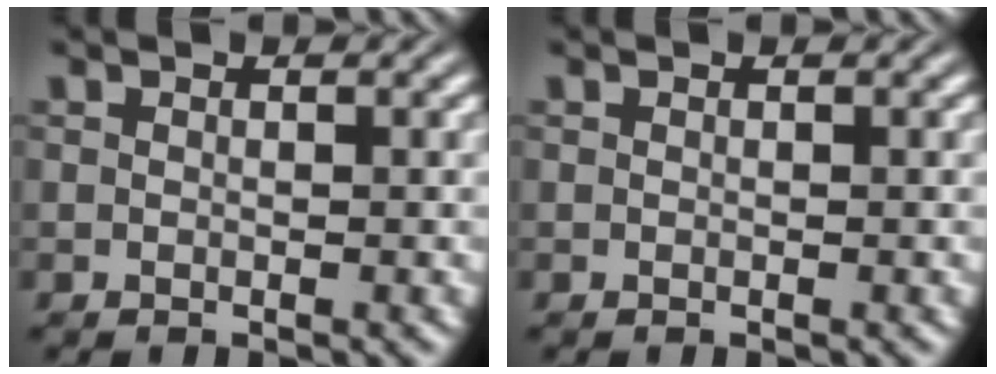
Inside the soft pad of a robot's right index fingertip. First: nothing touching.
{"total": 0.0}